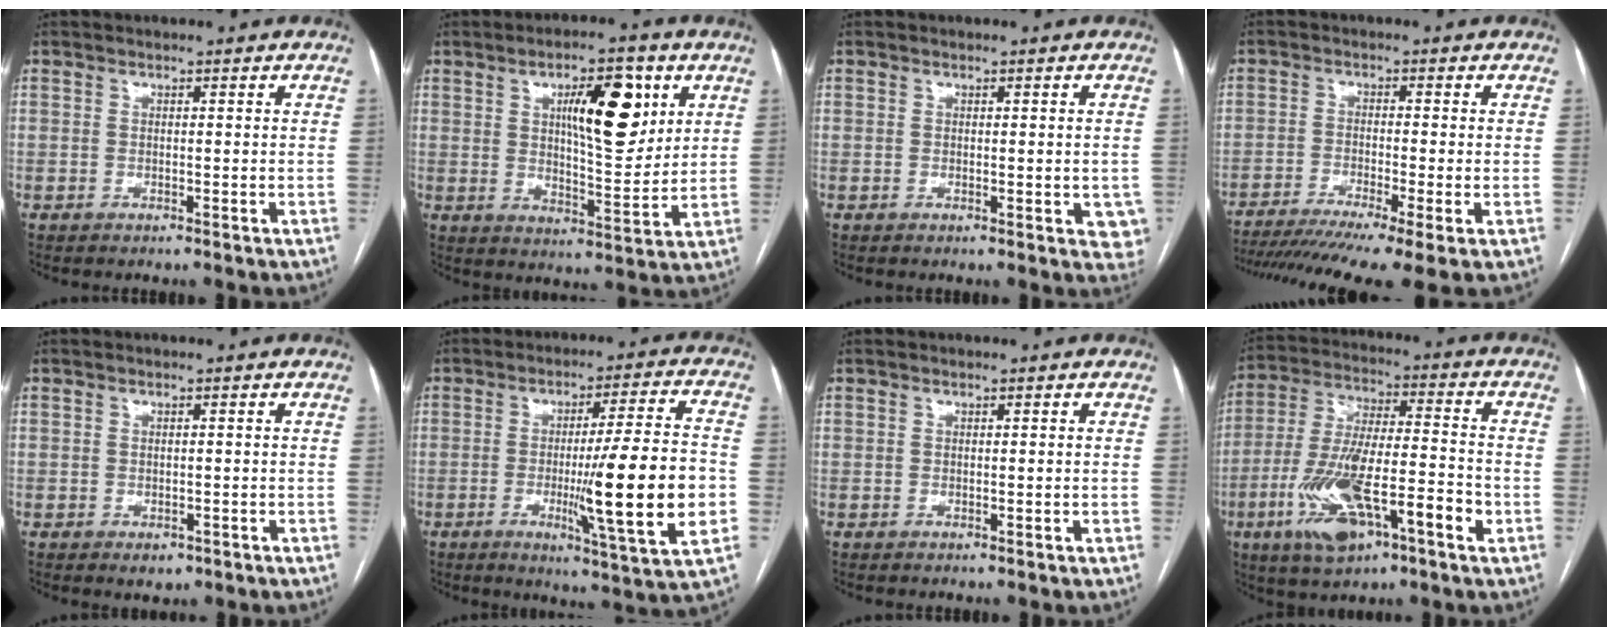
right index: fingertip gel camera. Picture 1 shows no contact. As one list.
[{"total": 11.9, "force": [4.5, 3.5, 10.4], "torque": [-0.161, 0.005, 0.073]}, {"total": 4.1, "force": [-0.5, 1.9, 3.6], "torque": [-0.026, -0.001, -0.004]}, {"total": 13.9, "force": [-10.1, 0.0, 9.5], "torque": [-0.149, -0.027, -0.163]}, {"total": 2.0, "force": [-1.0, 1.4, 1.0], "torque": [-0.007, 0.001, -0.004]}, {"total": 16.8, "force": [-3.1, -0.3, 16.5], "torque": [-0.250, -0.021, -0.049]}, {"total": 0.0}, {"total": 16.6, "force": [-6.6, 4.5, 14.5], "torque": [-0.284, 0.001, -0.109]}]